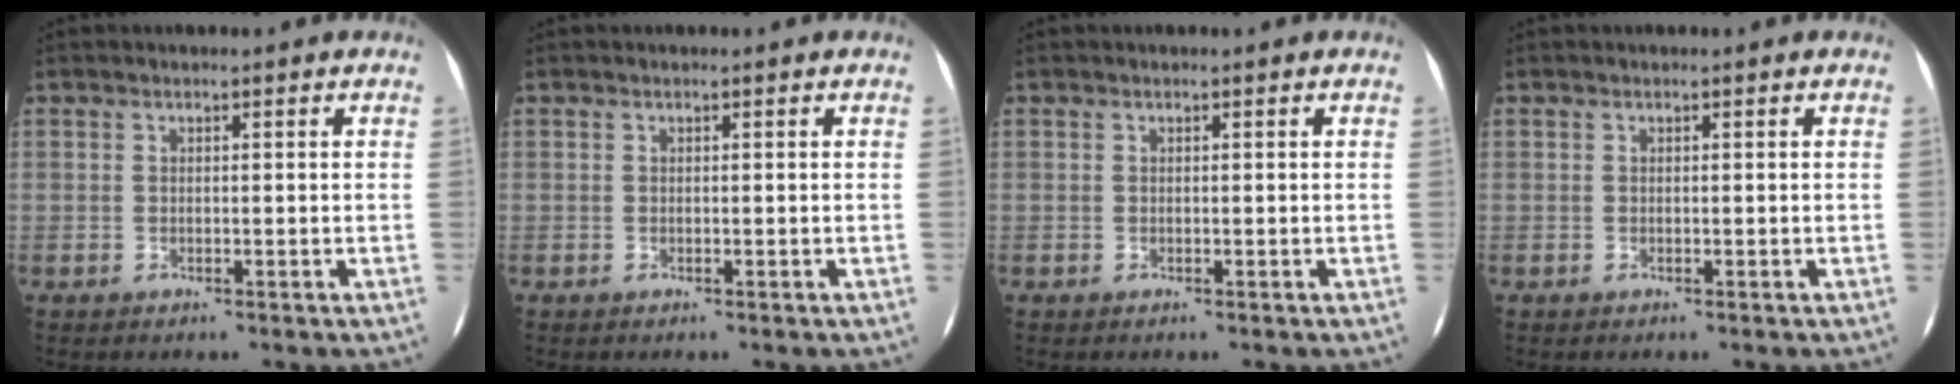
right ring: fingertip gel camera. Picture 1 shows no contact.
{"total": 0.0}
{"total": 0.0}
{"total": 0.0}